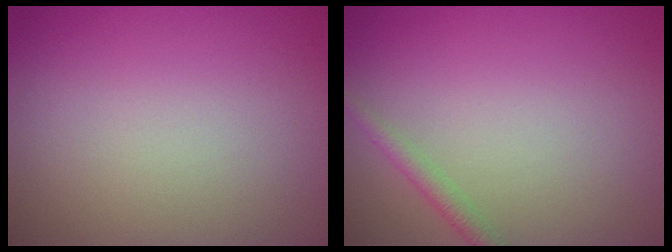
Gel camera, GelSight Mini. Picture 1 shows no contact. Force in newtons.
{"total": 1.4, "press": 1.4, "slide": 0.1}